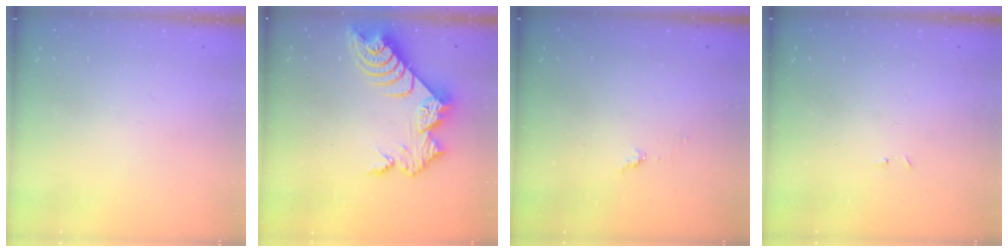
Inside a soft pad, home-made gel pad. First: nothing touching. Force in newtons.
{"total": 10.9, "press": 10.9, "slide": 1.2}
{"total": 4.3, "press": 4.2, "slide": 0.5}
{"total": 2.9, "press": 2.9, "slide": 0.4}